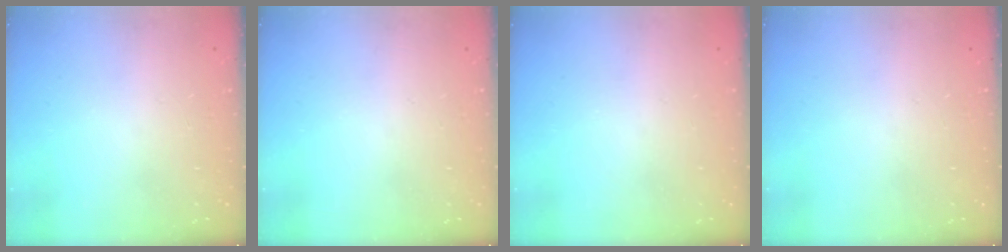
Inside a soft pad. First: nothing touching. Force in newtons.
{"total": 0.0}
{"total": 0.0}
{"total": 0.0}